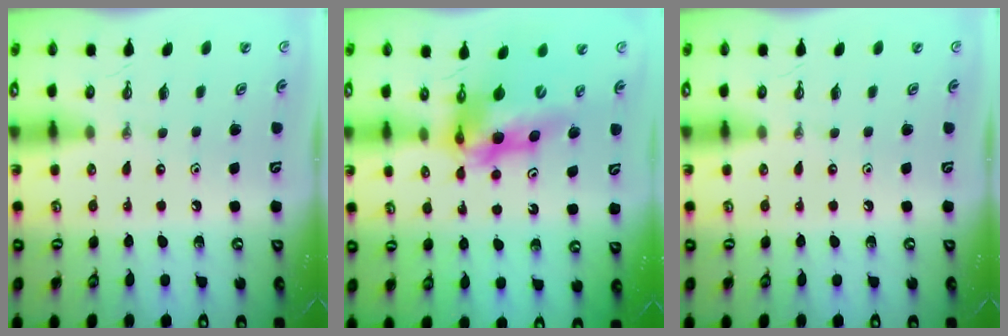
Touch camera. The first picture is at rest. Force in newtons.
{"total": 11.7, "press": 11.6, "slide": 1.0}
{"total": 0.0}